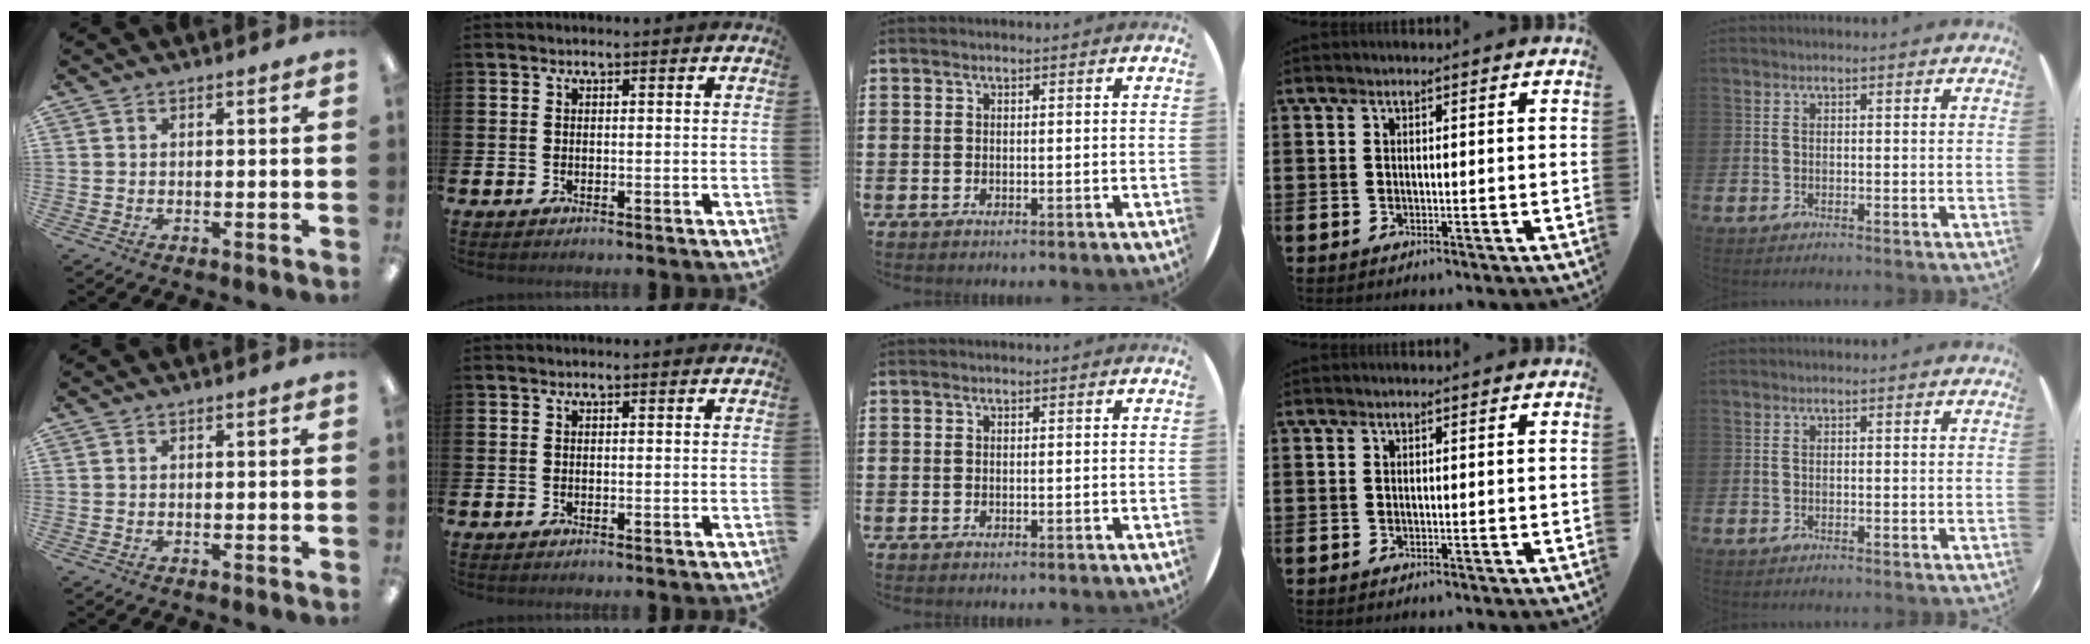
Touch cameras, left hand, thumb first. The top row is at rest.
{}